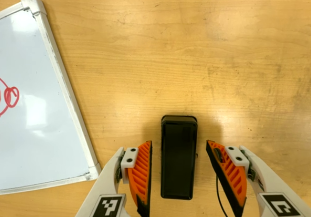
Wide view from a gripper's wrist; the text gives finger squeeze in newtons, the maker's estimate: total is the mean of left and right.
{"total": 0.0}